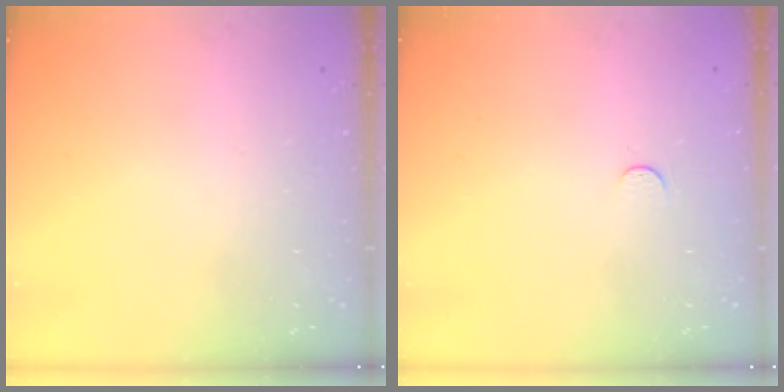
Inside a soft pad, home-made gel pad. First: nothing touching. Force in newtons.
{"total": 3.5, "press": 3.5, "slide": 0.4}